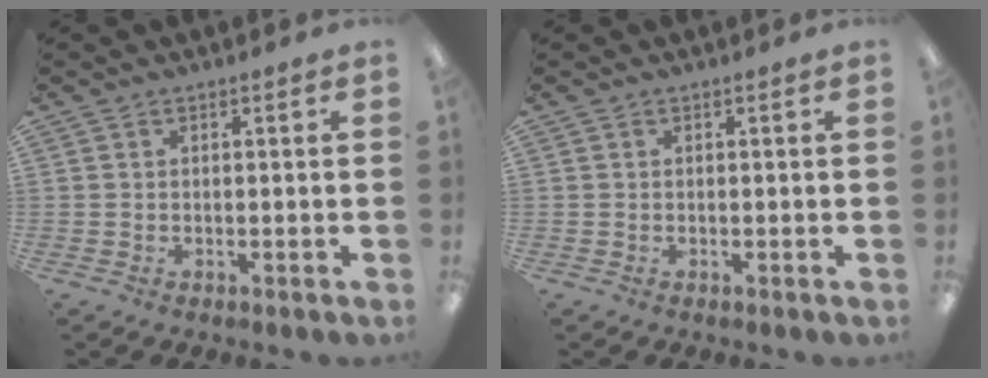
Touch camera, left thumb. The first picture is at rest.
{"total": 0.0}